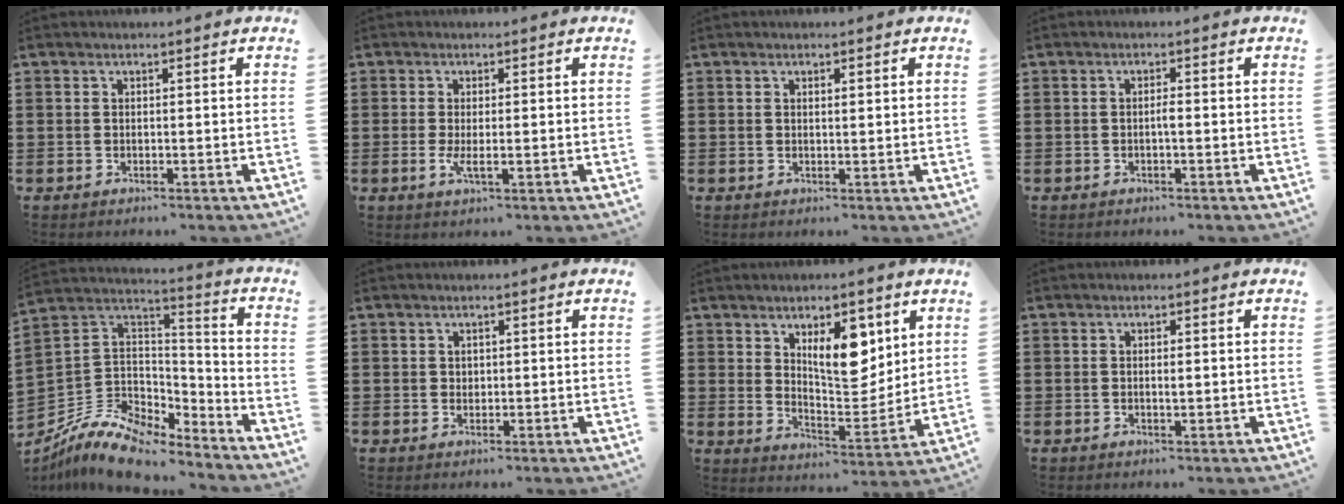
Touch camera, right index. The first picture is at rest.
{"total": 2.3, "force": [-0.3, 0.5, 2.2], "torque": [-0.047, -0.006, -0.008]}
{"total": 0.8, "force": [0.3, 0.2, 0.6], "torque": [-0.013, 0.002, 0.005]}
{"total": 1.2, "force": [-0.3, 0.2, 1.1], "torque": [-0.023, -0.001, -0.006]}
{"total": 10.4, "force": [-8.4, 4.5, 4.2], "torque": [-0.110, 0.011, -0.167]}
{"total": 0.9, "force": [0.4, 0.8, 0.2], "torque": [-0.006, 0.003, 0.008]}
{"total": 9.9, "force": [4.9, 4.8, 7.1], "torque": [-0.105, -0.016, 0.080]}
{"total": 1.1, "force": [0.0, 0.3, 1.0], "torque": [-0.021, 0.000, -0.001]}